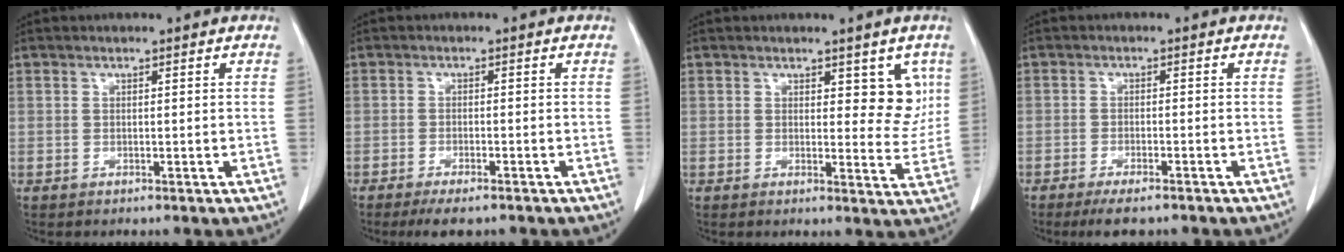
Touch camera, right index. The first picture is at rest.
{"total": 4.4, "force": [-3.4, 1.0, 2.6], "torque": [-0.038, -0.007, -0.050]}
{"total": 5.3, "force": [2.5, 2.8, 3.7], "torque": [-0.021, -0.008, 0.028]}
{"total": 4.6, "force": [-3.6, 1.0, 2.7], "torque": [-0.042, -0.007, -0.054]}